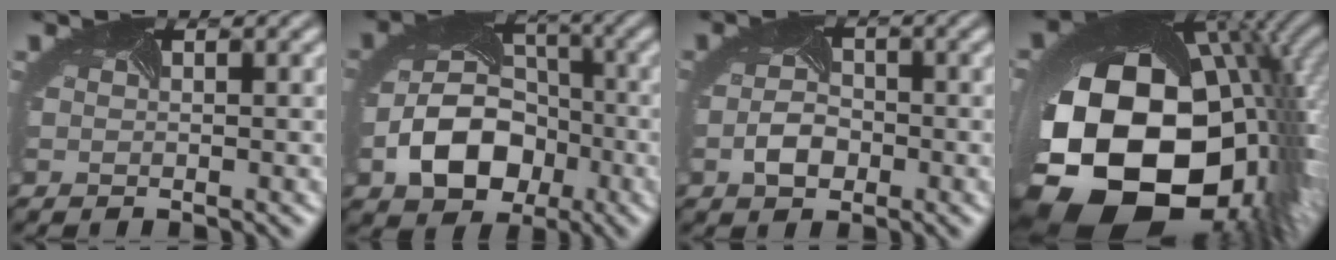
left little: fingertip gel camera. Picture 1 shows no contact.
{"total": 7.6, "force": [-2.9, 5.4, 4.5], "torque": [-0.089, -0.016, -0.048]}
{"total": 2.7, "force": [-1.1, 1.7, 1.8], "torque": [-0.042, -0.004, -0.022]}
{"total": 22.1, "force": [-3.9, 15.0, 15.8], "torque": [-0.316, -0.085, -0.032]}